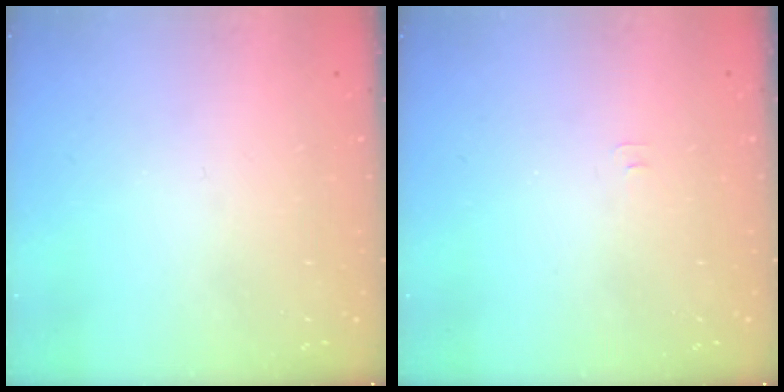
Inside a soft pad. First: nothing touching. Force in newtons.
{"total": 2.9, "press": 2.9, "slide": 0.3}